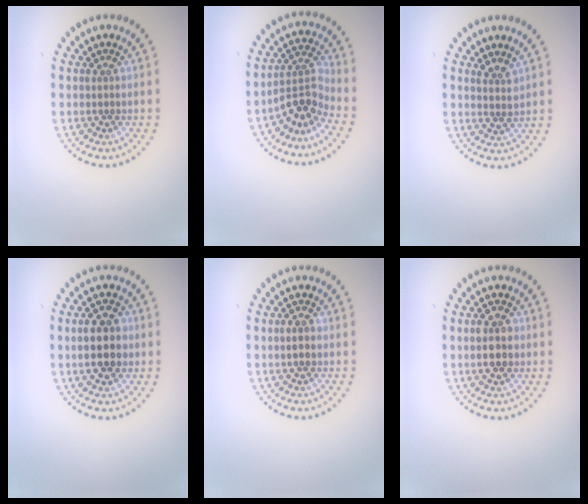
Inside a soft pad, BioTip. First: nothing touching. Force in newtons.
{"total": 3.5, "press": 2.4, "slide": 2.5}
{"total": 1.5, "press": 1.3, "slide": 0.7}
{"total": 4.6, "press": 4.6, "slide": 0.1}
{"total": 1.0, "press": 0.9, "slide": 0.3}
{"total": 2.7, "press": 2.7, "slide": 0.1}